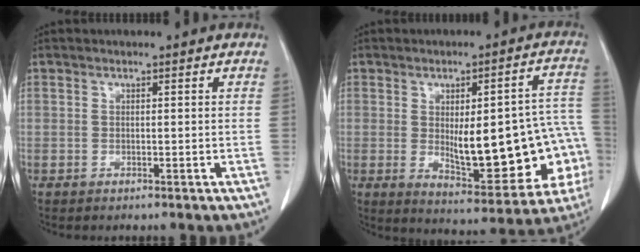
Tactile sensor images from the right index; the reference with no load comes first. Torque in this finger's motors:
{"motor_torque": [1.47, -0.66, 0.57, 0.08]}